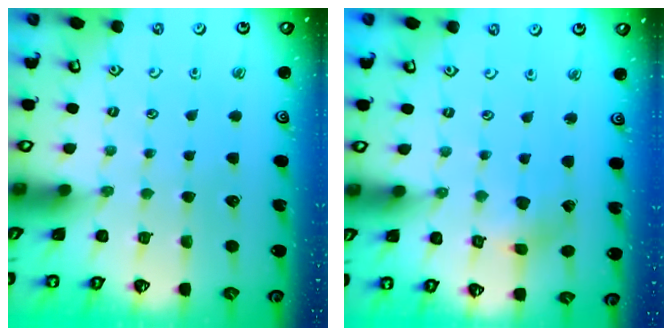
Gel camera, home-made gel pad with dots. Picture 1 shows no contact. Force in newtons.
{"total": 2.6, "press": 2.6, "slide": 0.1}